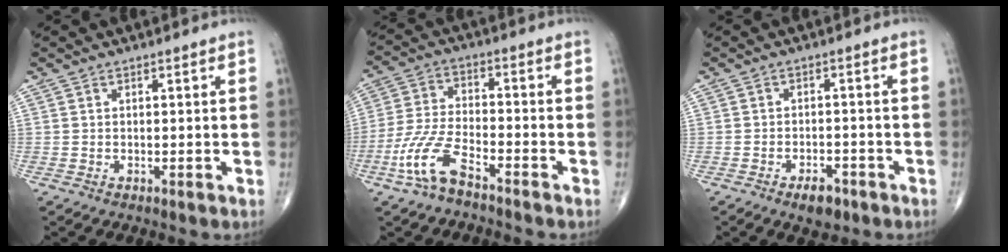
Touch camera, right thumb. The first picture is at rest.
{"total": 9.3, "force": [-5.8, 3.2, 6.4], "torque": [-0.156, 0.030, -0.120]}
{"total": 4.3, "force": [-2.7, 2.2, 2.6], "torque": [-0.031, 0.011, -0.040]}